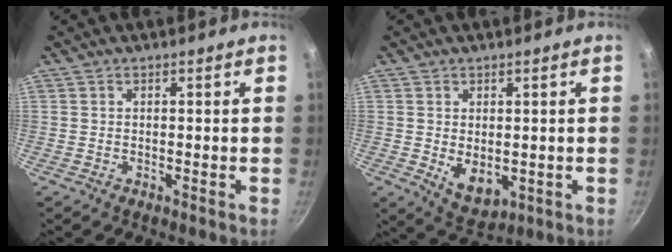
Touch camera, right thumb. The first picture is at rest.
{"total": 6.4, "force": [-0.3, 4.2, 4.8], "torque": [-0.066, -0.017, 0.012]}